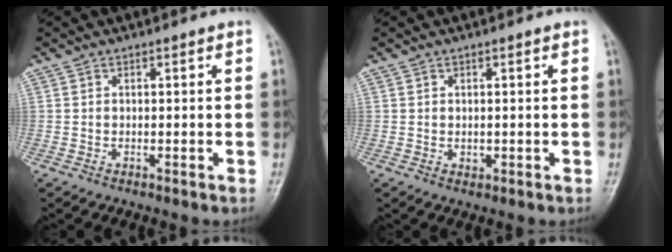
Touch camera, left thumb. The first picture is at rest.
{"total": 1.1, "force": [0.2, 0.8, 0.7], "torque": [-0.009, -0.002, 0.006]}